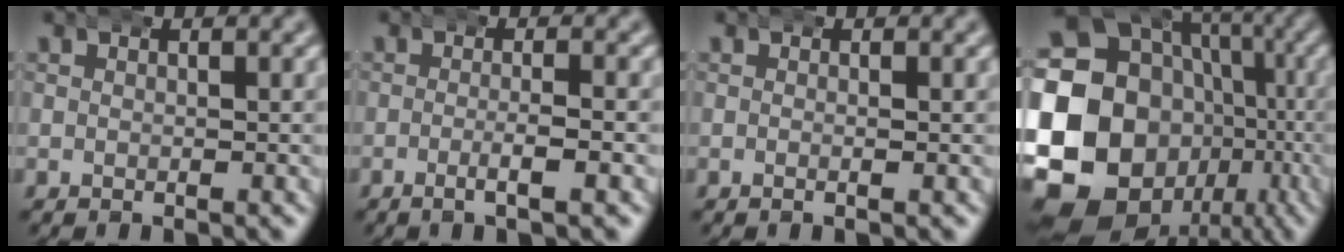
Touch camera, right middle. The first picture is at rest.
{"total": 2.2, "force": [-1.2, 0.0, 1.8], "torque": [-0.041, -0.006, -0.021]}
{"total": 0.5, "force": [-0.2, -0.2, 0.5], "torque": [-0.008, -0.001, -0.005]}
{"total": 23.8, "force": [-3.2, 20.1, 12.3], "torque": [-0.286, -0.065, -0.042]}